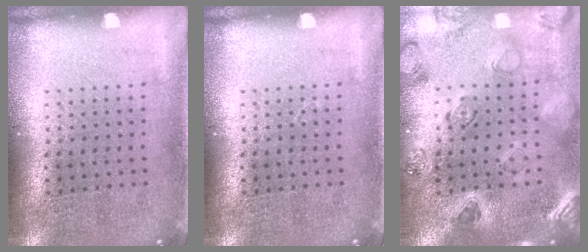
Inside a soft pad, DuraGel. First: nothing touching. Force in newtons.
{"total": 0.0}
{"total": 1.1, "press": 1.1, "slide": 0.3}